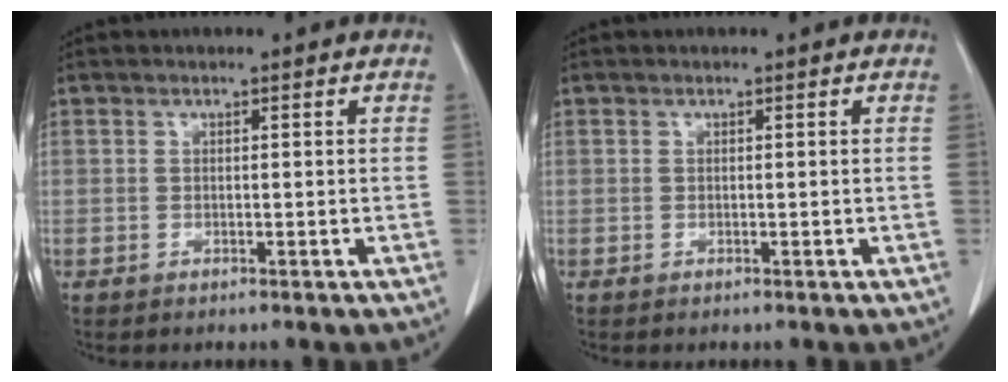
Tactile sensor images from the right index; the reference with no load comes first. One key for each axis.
{"total": 0.0}